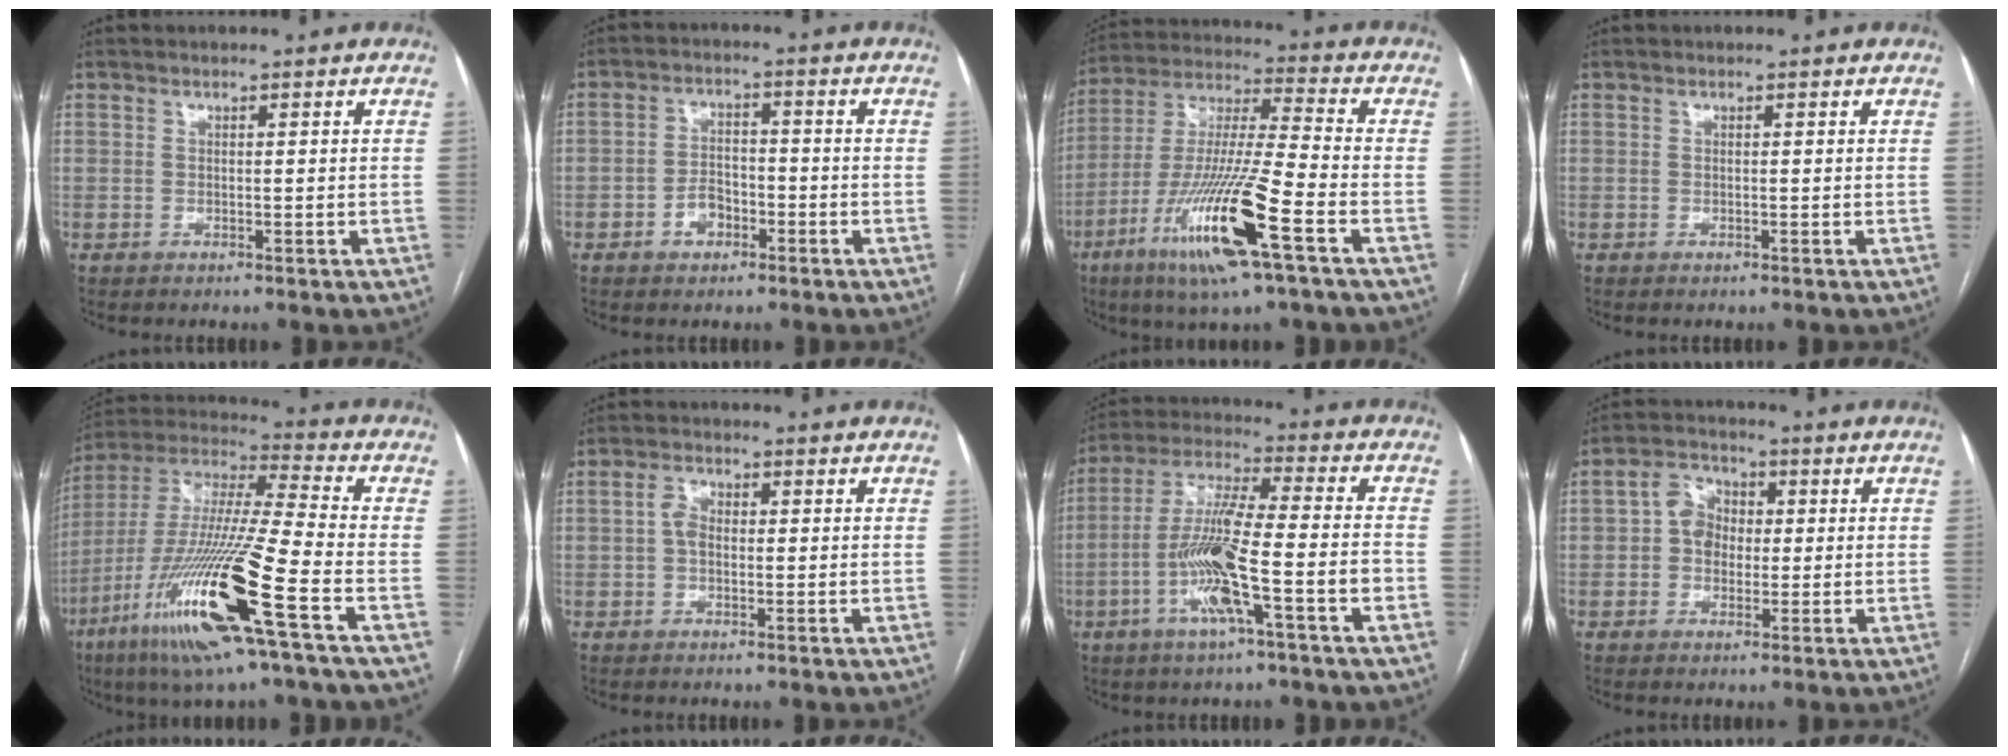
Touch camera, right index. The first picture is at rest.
{"total": 4.1, "force": [-2.1, 2.7, 2.3], "torque": [-0.040, 0.011, -0.033]}
{"total": 18.3, "force": [-8.3, 0.7, 16.3], "torque": [-0.345, -0.029, -0.156]}
{"total": 0.0}
{"total": 21.8, "force": [-9.4, 0.6, 19.6], "torque": [-0.419, -0.040, -0.184]}
{"total": 2.6, "force": [0.1, 1.7, 2.0], "torque": [-0.042, 0.015, 0.003]}
{"total": 13.7, "force": [-4.7, 0.8, 12.9], "torque": [-0.251, 0.006, -0.089]}
{"total": 5.2, "force": [0.3, 4.2, 3.1], "torque": [-0.057, 0.024, 0.005]}